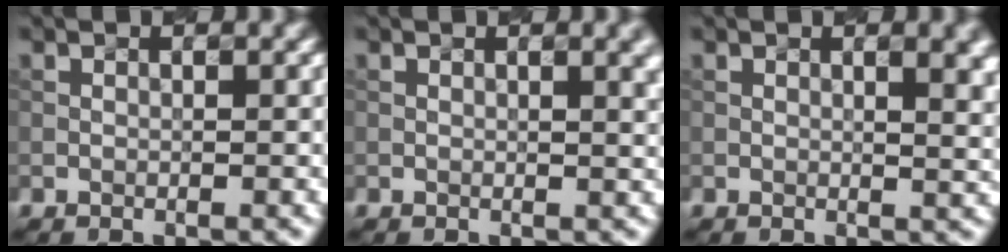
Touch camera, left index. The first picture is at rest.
{"total": 3.5, "force": [1.2, 1.4, 3.0], "torque": [-0.019, 0.010, 0.011]}
{"total": 5.9, "force": [1.8, 2.7, 4.9], "torque": [-0.021, 0.017, 0.024]}